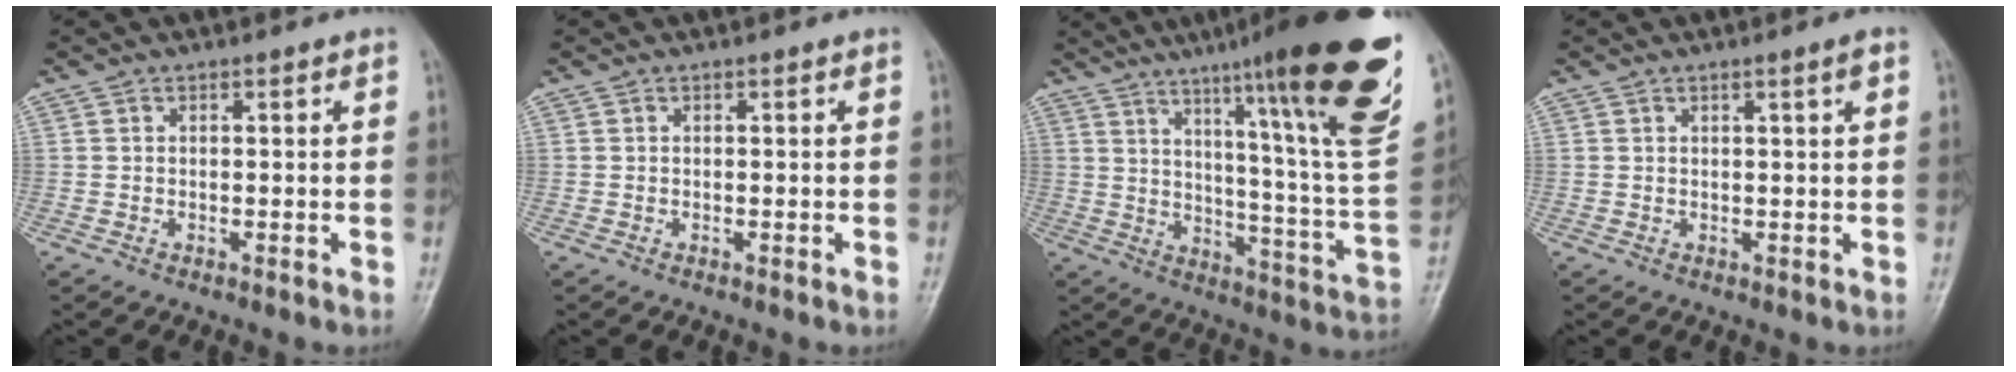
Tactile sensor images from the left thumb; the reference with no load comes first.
{"total": 0.0}
{"total": 28.2, "force": [17.2, 2.1, 22.2], "torque": [-0.292, -0.079, 0.248]}
{"total": 1.7, "force": [0.8, -0.1, 1.4], "torque": [-0.024, -0.004, 0.014]}